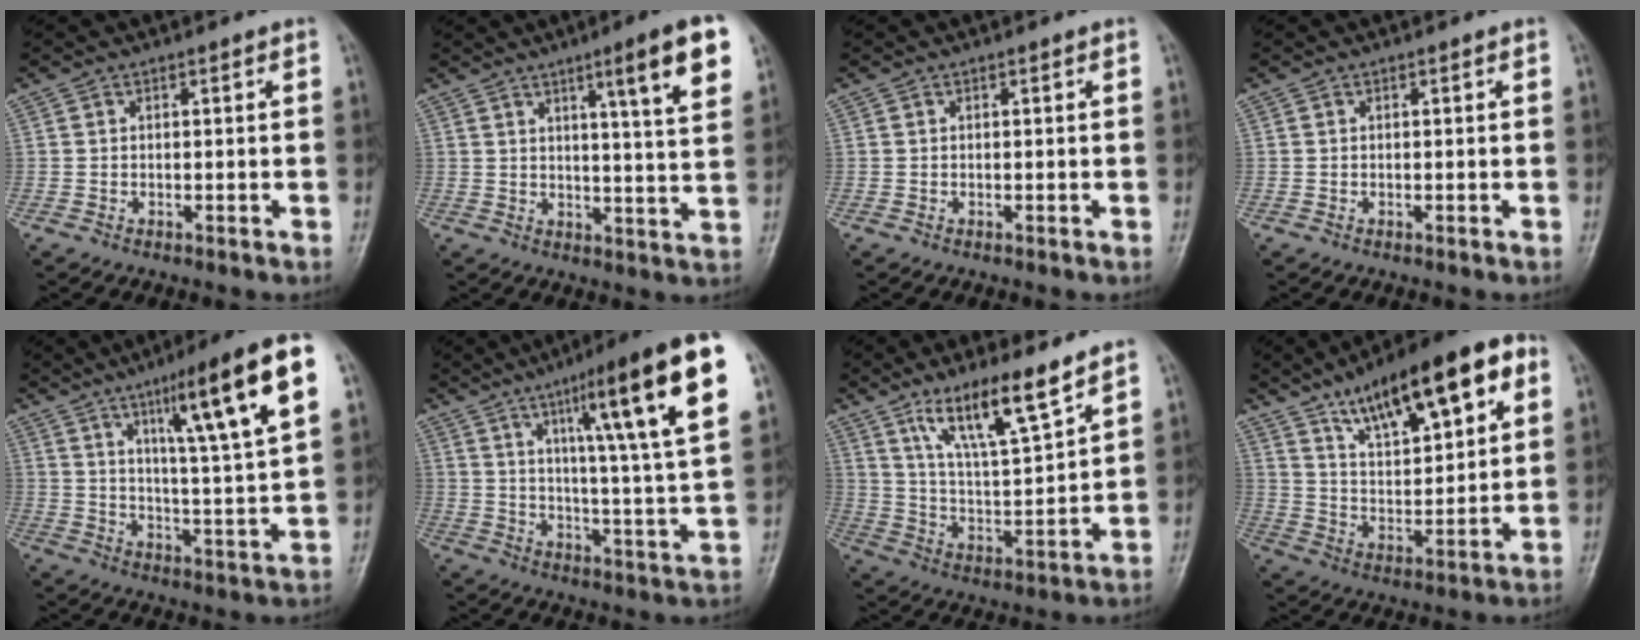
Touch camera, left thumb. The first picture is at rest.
{"total": 11.8, "force": [5.9, 0.8, 10.2], "torque": [-0.137, -0.024, 0.079]}
{"total": 0.0}
{"total": 0.0}
{"total": 18.6, "force": [8.6, 2.0, 16.4], "torque": [-0.239, -0.025, 0.128]}
{"total": 22.0, "force": [10.2, 2.3, 19.3], "torque": [-0.266, -0.023, 0.147]}
{"total": 13.3, "force": [9.2, 2.2, 9.3], "torque": [-0.158, -0.056, 0.175]}
{"total": 20.4, "force": [10.7, 7.1, 15.9], "torque": [-0.213, -0.021, 0.176]}